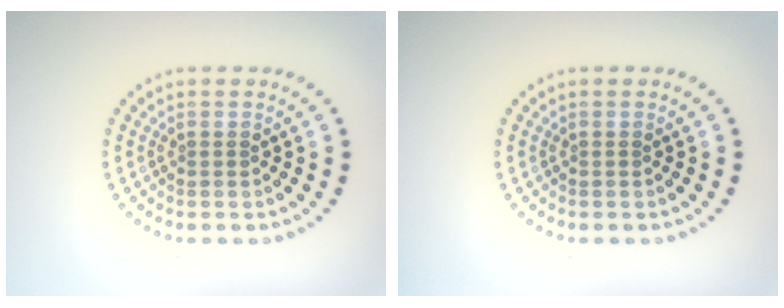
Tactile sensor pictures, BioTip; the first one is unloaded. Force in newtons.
{"total": 0.0}